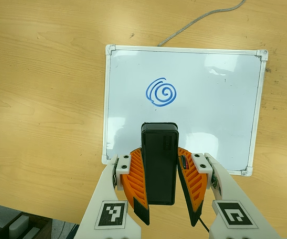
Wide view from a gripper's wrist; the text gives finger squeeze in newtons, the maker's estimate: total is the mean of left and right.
{"total": 11.0, "left": 8.5, "right": 13.4}